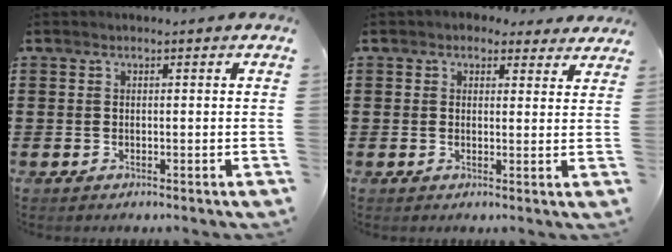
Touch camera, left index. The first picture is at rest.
{"total": 2.4, "force": [1.8, 1.5, 0.4], "torque": [-0.010, 0.004, 0.032]}